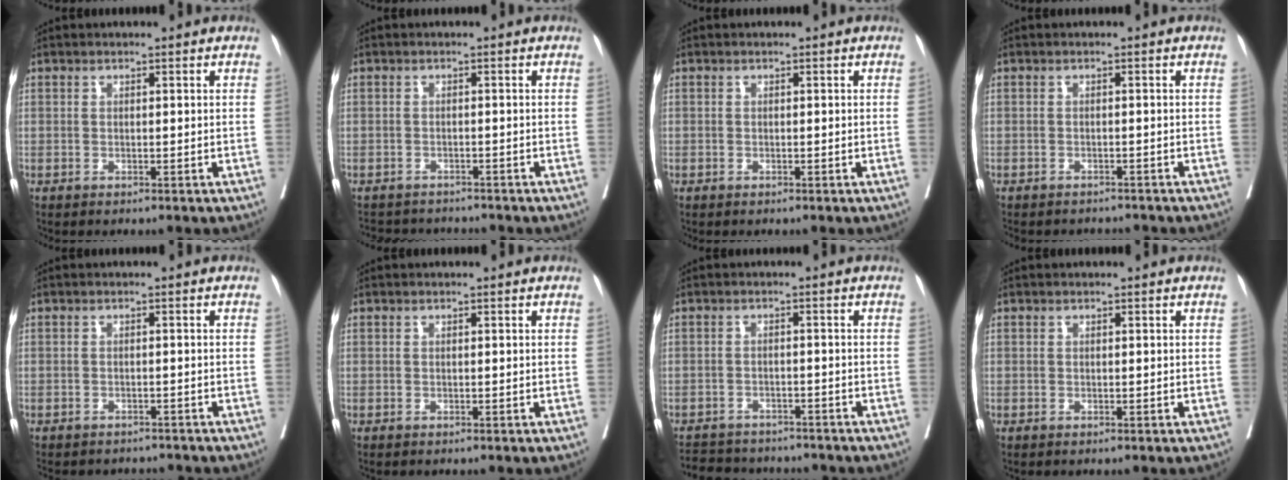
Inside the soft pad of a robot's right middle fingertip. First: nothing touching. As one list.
[{"total": 6.0, "force": [-5.7, 1.9, 0.5], "torque": [-0.002, 0.002, -0.079]}, {"total": 0.0}, {"total": 6.9, "force": [-6.4, 2.0, 1.4], "torque": [-0.019, -0.004, -0.079]}, {"total": 7.7, "force": [-7.2, 2.5, 1.5], "torque": [-0.025, 0.001, -0.086]}, {"total": 0.0}, {"total": 11.3, "force": [-10.3, 3.6, 3.0], "torque": [-0.061, 0.007, -0.132]}, {"total": 0.0}]